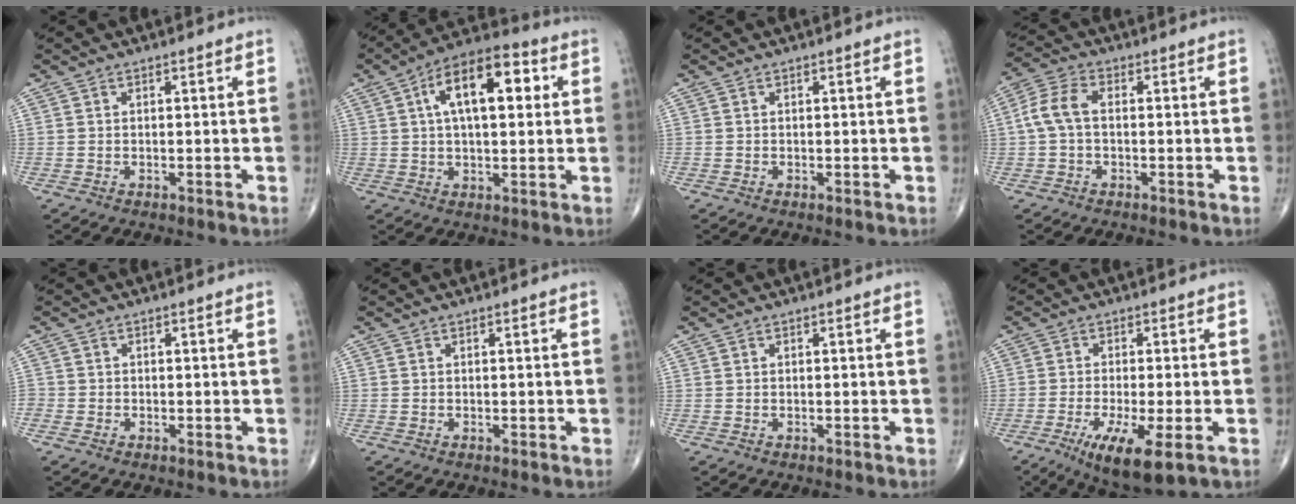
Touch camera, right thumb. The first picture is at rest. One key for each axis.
{"total": 14.8, "fx": 3.8, "fy": 7.0, "fz": 12.4, "tx": -0.184, "ty": 0.022, "tz": 0.054}
{"total": 0.0}
{"total": 5.9, "fx": 0.0, "fy": 3.5, "fz": 4.8, "tx": -0.107, "ty": 0.020, "tz": -0.008}
{"total": 0.9, "fx": -0.5, "fy": 0.8, "fz": 0.2, "tx": 0.000, "ty": 0.002, "tz": -0.015}
{"total": 0.0}
{"total": 0.0}
{"total": 10.1, "fx": -4.2, "fy": 2.3, "fz": 8.9, "tx": -0.154, "ty": -0.018, "tz": -0.066}